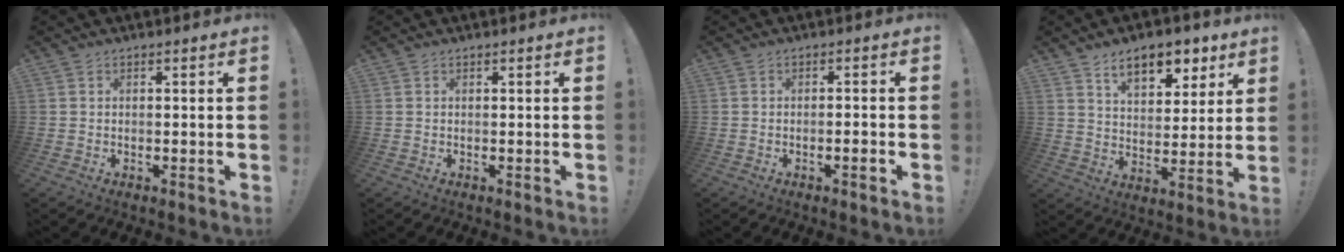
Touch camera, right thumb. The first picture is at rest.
{"total": 0.0}
{"total": 2.5, "force": [-1.1, 0.3, 2.2], "torque": [-0.031, 0.002, -0.019]}
{"total": 12.3, "force": [7.7, 6.3, 7.2], "torque": [-0.106, -0.037, 0.136]}